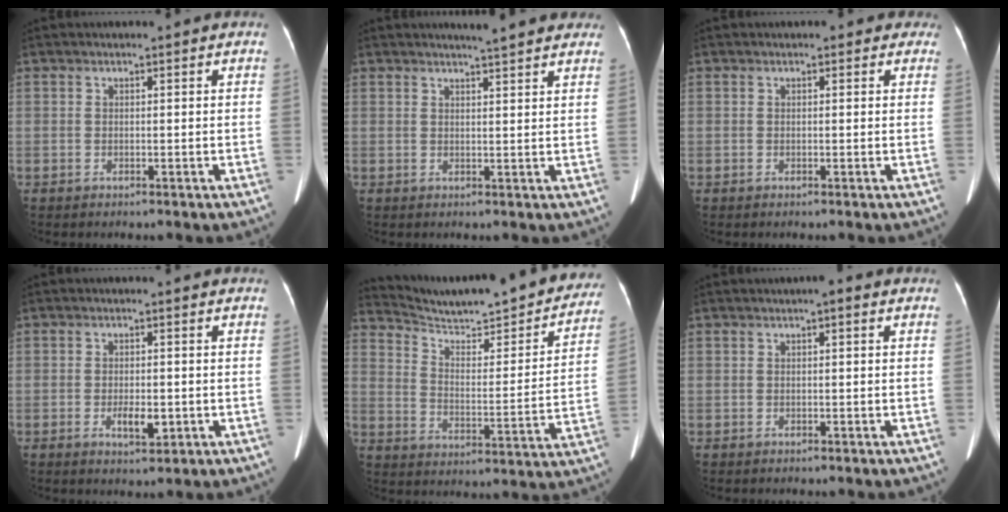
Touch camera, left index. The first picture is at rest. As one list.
[{"total": 6.9, "force": [6.1, 0.5, 3.0], "torque": [-0.039, 0.009, 0.066]}, {"total": 1.6, "force": [1.0, 1.2, 0.5], "torque": [0.005, 0.006, 0.001]}, {"total": 3.6, "force": [-1.0, 1.4, 3.1], "torque": [-0.055, -0.002, -0.012]}, {"total": 26.0, "force": [23.7, 3.8, 9.9], "torque": [-0.146, -0.059, 0.311]}, {"total": 1.3, "force": [0.4, 0.4, 1.2], "torque": [-0.018, 0.008, 0.002]}]